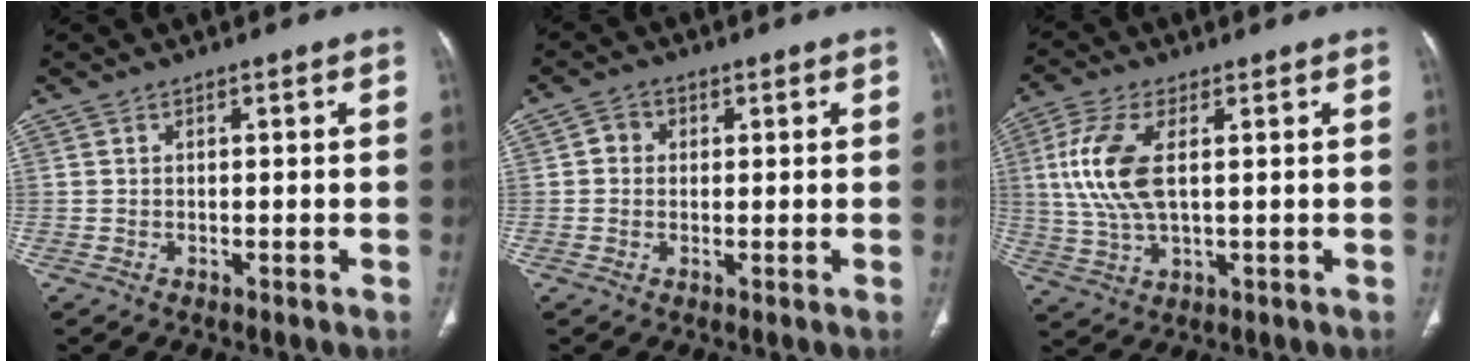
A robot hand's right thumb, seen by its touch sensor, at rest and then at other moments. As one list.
[{"total": 2.6, "force": [0.5, 2.4, 1.0], "torque": [-0.004, 0.007, 0.005]}, {"total": 10.9, "force": [1.9, 5.0, 9.5], "torque": [-0.220, -0.004, 0.040]}]